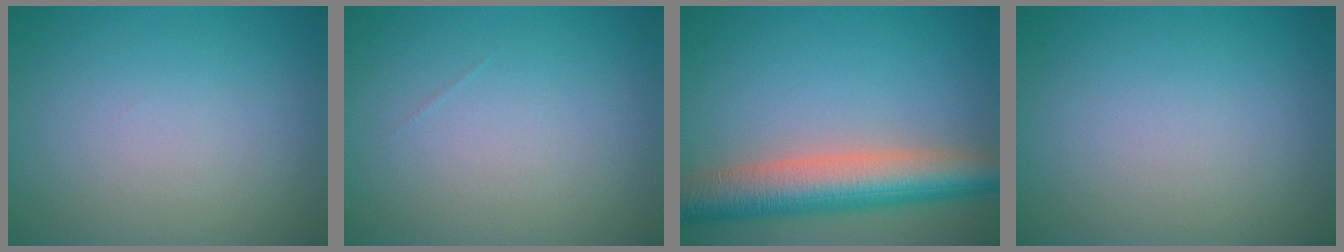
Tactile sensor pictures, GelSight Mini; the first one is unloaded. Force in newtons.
{"total": 0.0}
{"total": 8.1, "press": 8.1, "slide": 0.4}
{"total": 0.0}